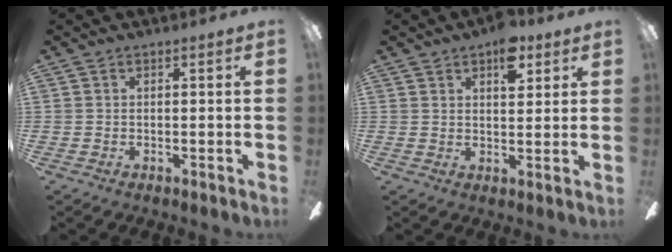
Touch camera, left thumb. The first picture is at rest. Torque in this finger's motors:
{"motor_torque": [1.02, 0.57, 0.75, -0.51, 0.01]}